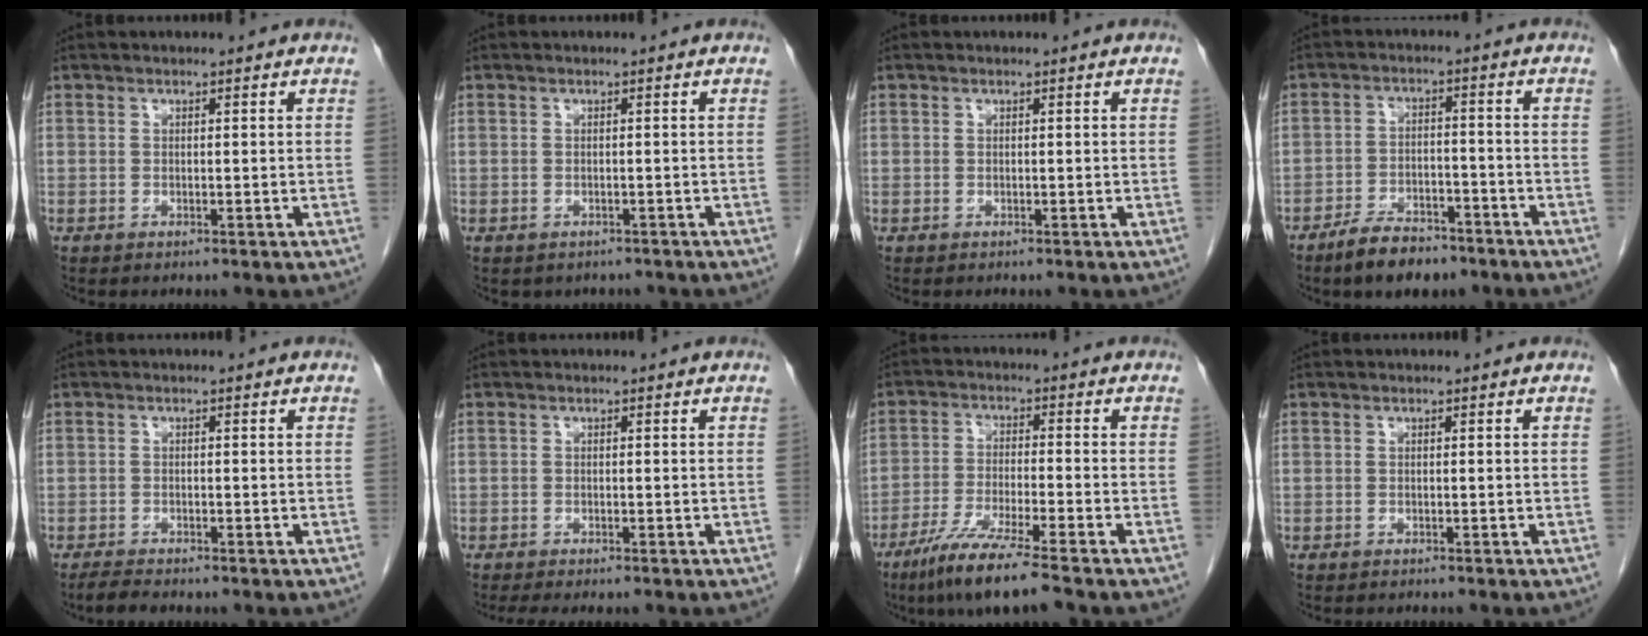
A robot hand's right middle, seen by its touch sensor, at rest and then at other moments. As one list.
[{"total": 2.6, "force": [-2.1, 1.5, 0.3], "torque": [-0.004, 0.006, -0.026]}, {"total": 0.0}, {"total": 7.4, "force": [-5.8, 2.8, 3.7], "torque": [-0.068, -0.002, -0.097]}, {"total": 2.1, "force": [-1.9, 0.3, 0.9], "torque": [-0.024, -0.007, -0.033]}, {"total": 4.8, "force": [-4.1, 0.9, 2.4], "torque": [-0.027, -0.009, -0.059]}, {"total": 9.4, "force": [-7.0, -0.5, 6.2], "torque": [-0.114, -0.032, -0.127]}, {"total": 1.4, "force": [-1.3, 0.1, 0.4], "torque": [-0.008, -0.002, -0.016]}]